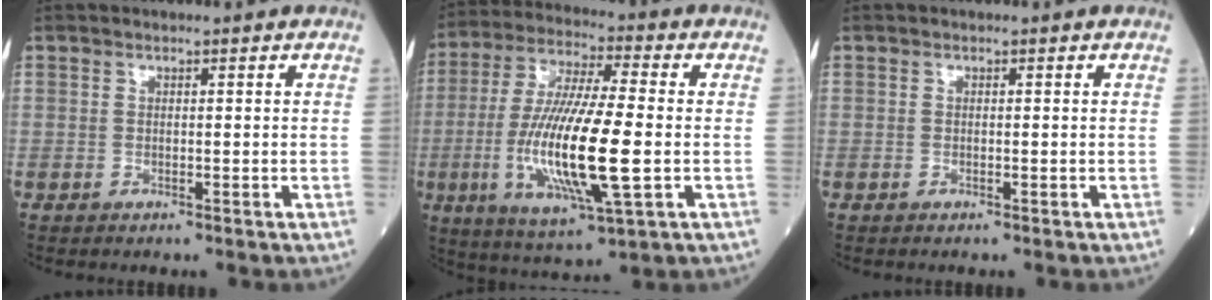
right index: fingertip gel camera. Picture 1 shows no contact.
{"total": 18.8, "force": [-3.1, 3.1, 18.3], "torque": [-0.376, -0.021, -0.053]}
{"total": 0.0}